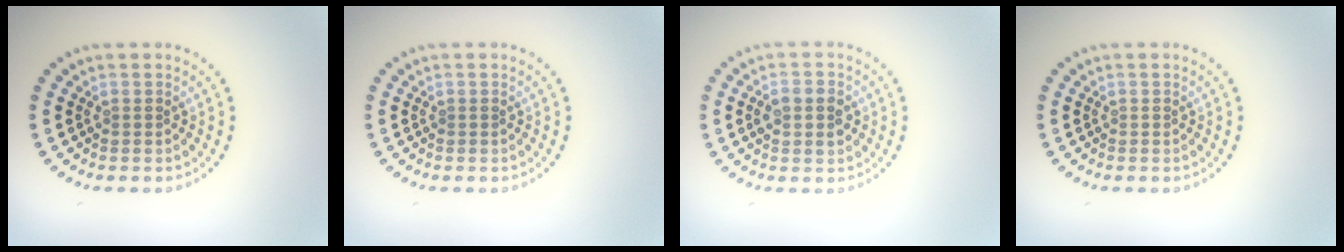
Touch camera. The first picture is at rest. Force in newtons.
{"total": 0.0}
{"total": 2.6, "press": 2.6, "slide": 0.2}
{"total": 0.0}